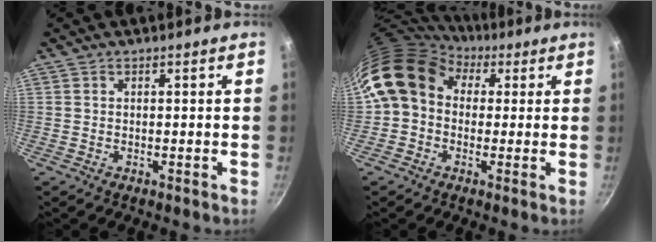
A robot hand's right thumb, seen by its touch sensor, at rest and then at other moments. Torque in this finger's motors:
{"motor_torque": [1.39, 2.09, 0.99, -0.78, 0.37]}